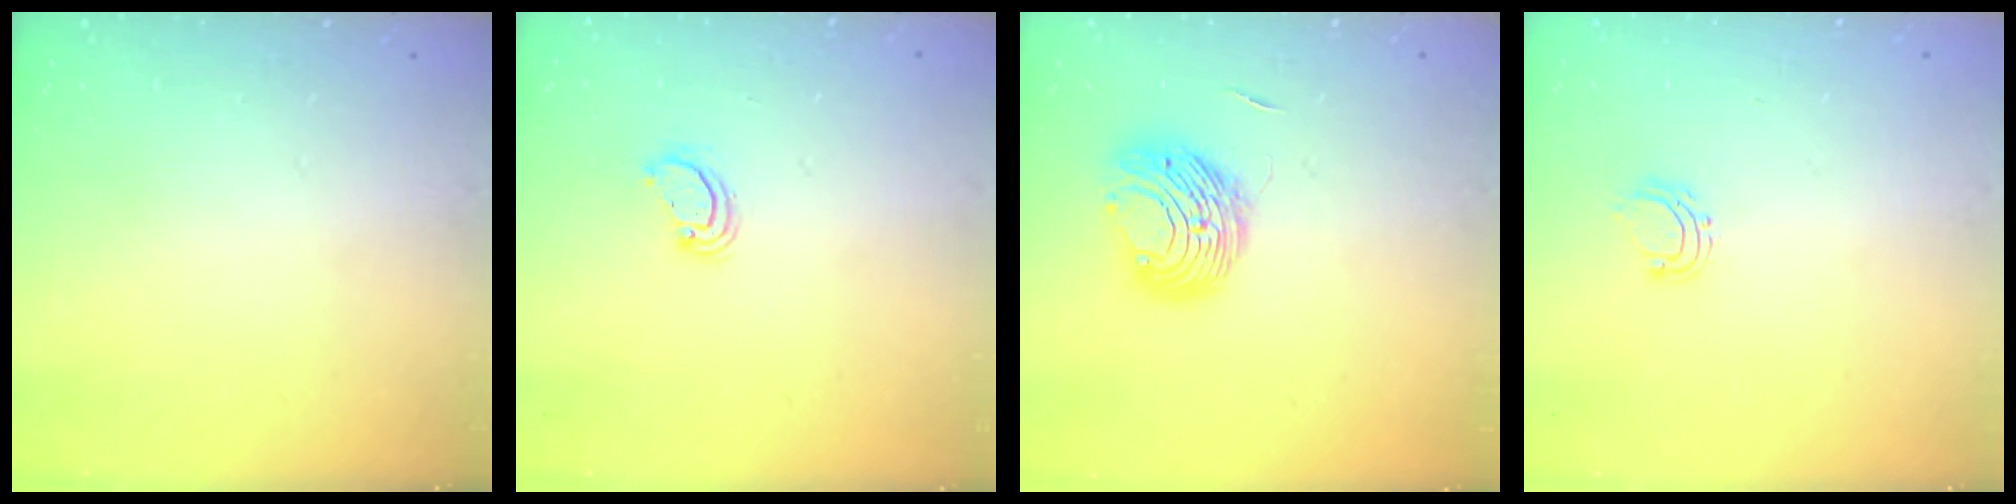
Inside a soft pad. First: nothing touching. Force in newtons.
{"total": 3.4, "press": 3.3, "slide": 0.4}
{"total": 9.4, "press": 9.3, "slide": 1.0}
{"total": 5.2, "press": 5.2, "slide": 0.4}